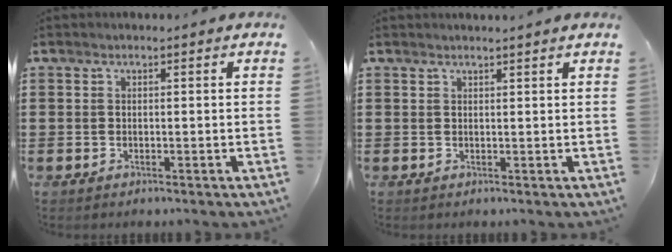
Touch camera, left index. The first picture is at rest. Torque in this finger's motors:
{"motor_torque": [0.61, -1.53, 0.15, 0.03]}